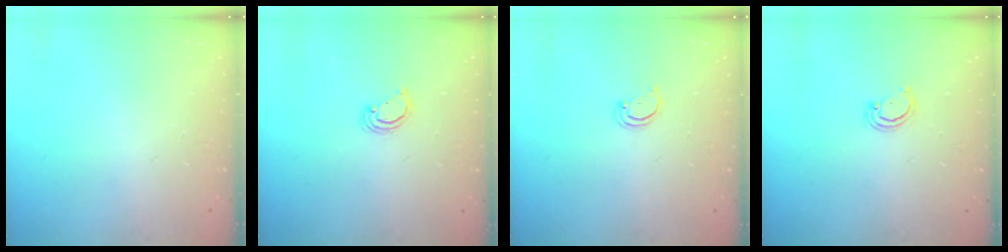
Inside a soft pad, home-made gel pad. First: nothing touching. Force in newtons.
{"total": 2.8, "press": 2.8, "slide": 0.2}
{"total": 1.5, "press": 1.5, "slide": 0.1}
{"total": 2.6, "press": 2.6, "slide": 0.3}